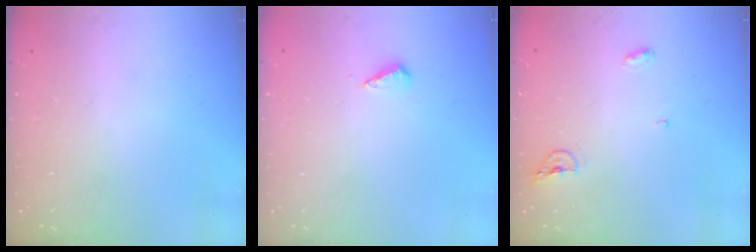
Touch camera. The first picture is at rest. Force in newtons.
{"total": 4.2, "press": 4.1, "slide": 1.0}
{"total": 4.8, "press": 4.7, "slide": 1.1}